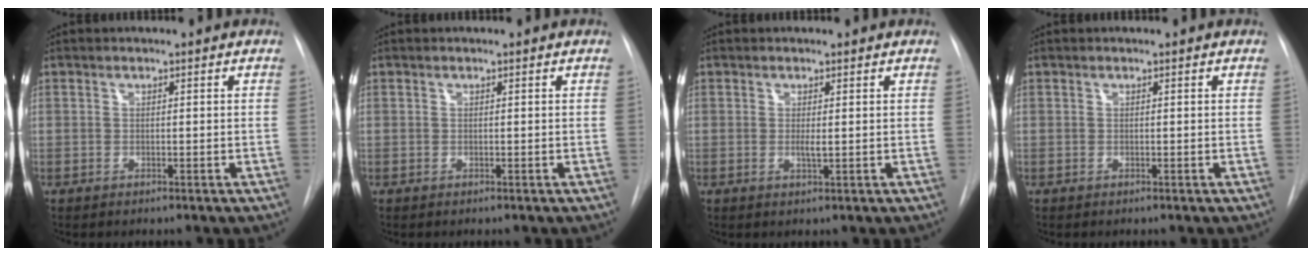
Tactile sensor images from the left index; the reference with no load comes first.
{"total": 0.0}
{"total": 1.0, "force": [-0.1, 0.1, 1.0], "torque": [-0.025, -0.007, 0.000]}
{"total": 0.0}